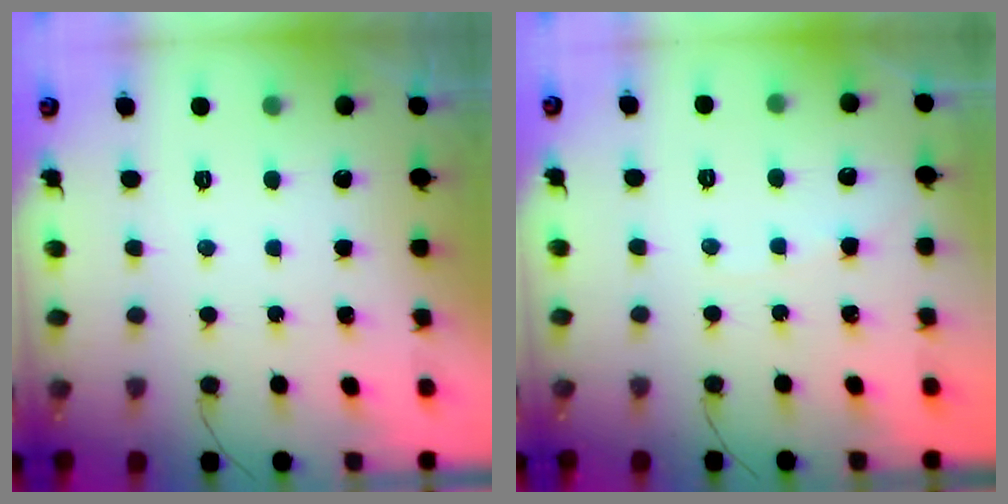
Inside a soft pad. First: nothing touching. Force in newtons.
{"total": 3.0, "press": 3.0, "slide": 0.3}